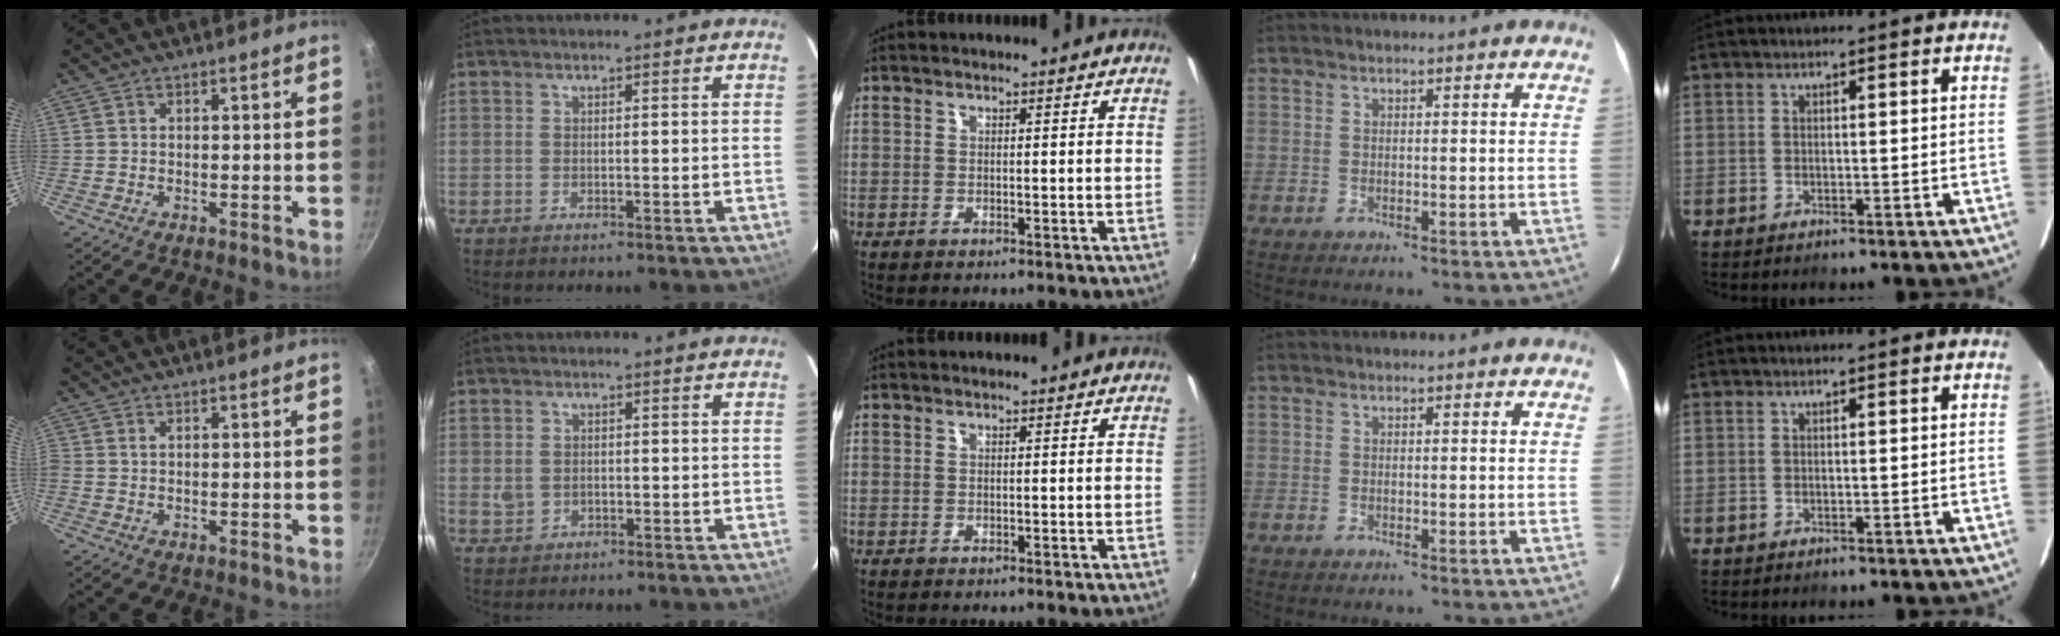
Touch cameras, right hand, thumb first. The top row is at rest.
{"thumb": {"total": 0.6, "force": [0.2, 0.5, 0.3], "torque": [-0.006, 0.001, 0.002]}, "index": {"total": 2.4, "force": [-0.2, 2.1, 1.1], "torque": [-0.022, 0.003, 0.000]}}